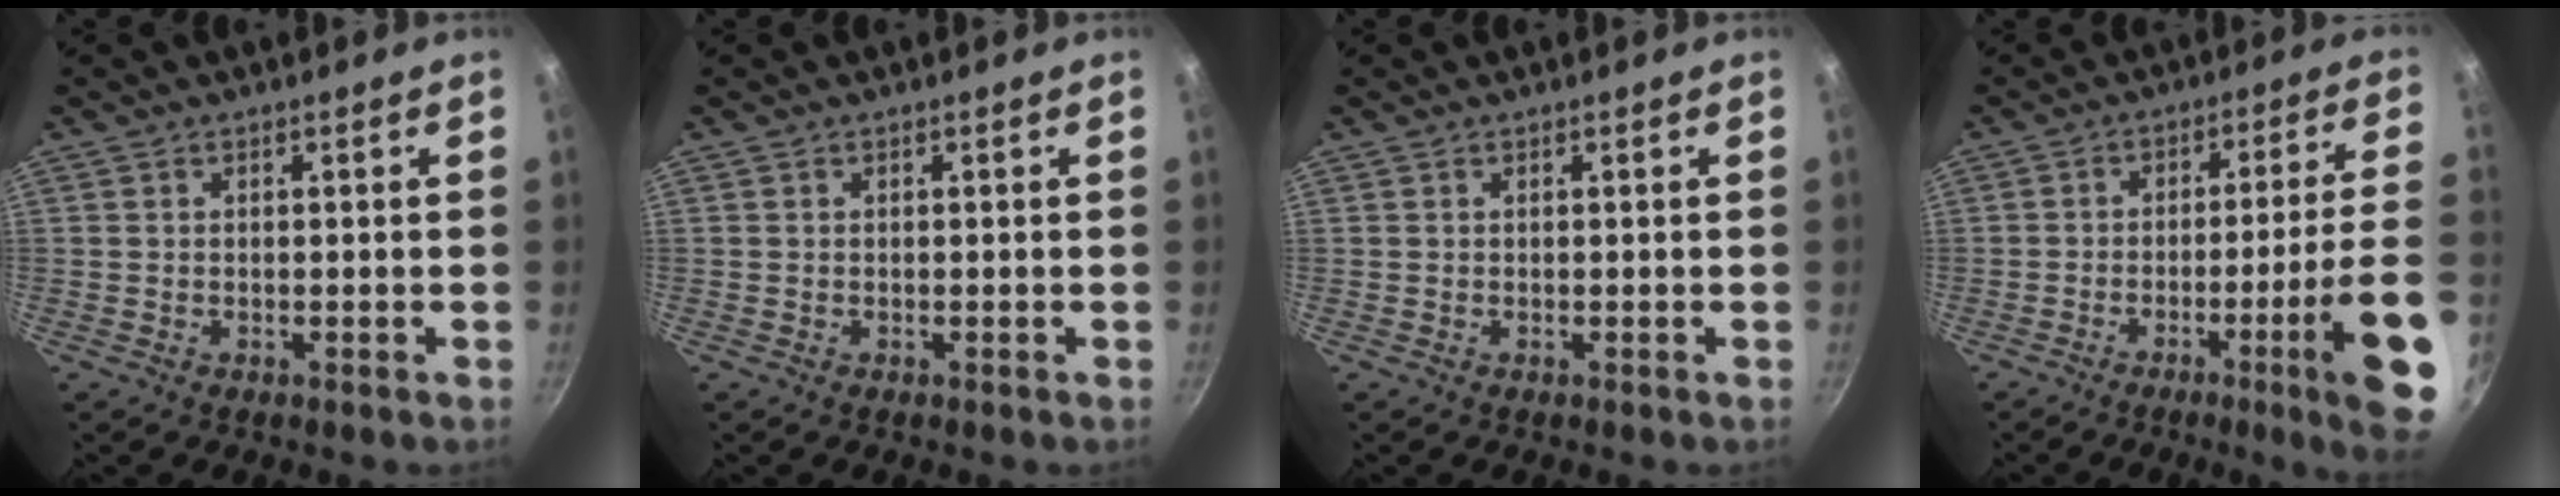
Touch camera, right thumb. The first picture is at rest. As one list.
[{"total": 0.0}, {"total": 0.5, "force": [0.2, -0.2, 0.4], "torque": [-0.008, -0.003, 0.002]}, {"total": 15.8, "force": [-6.8, 0.0, 14.3], "torque": [-0.191, 0.033, -0.096]}]